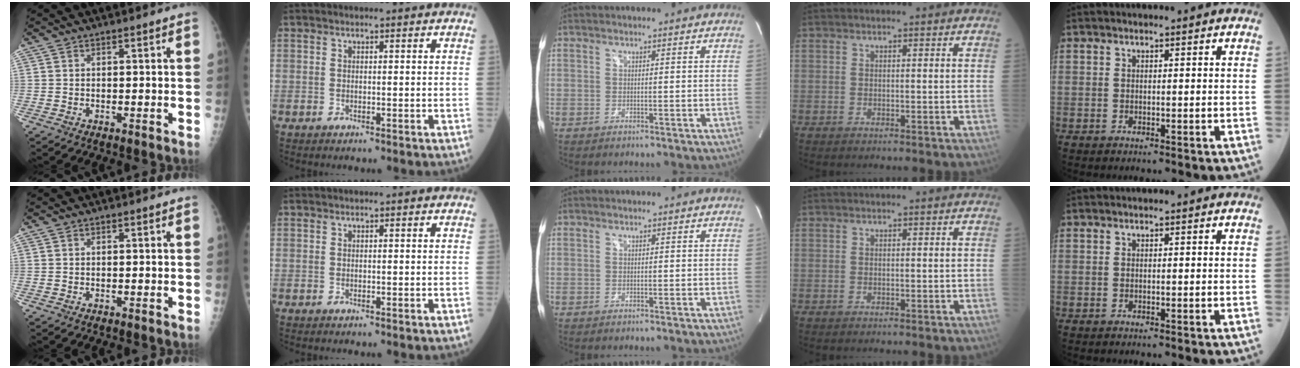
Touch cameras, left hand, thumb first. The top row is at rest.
{}